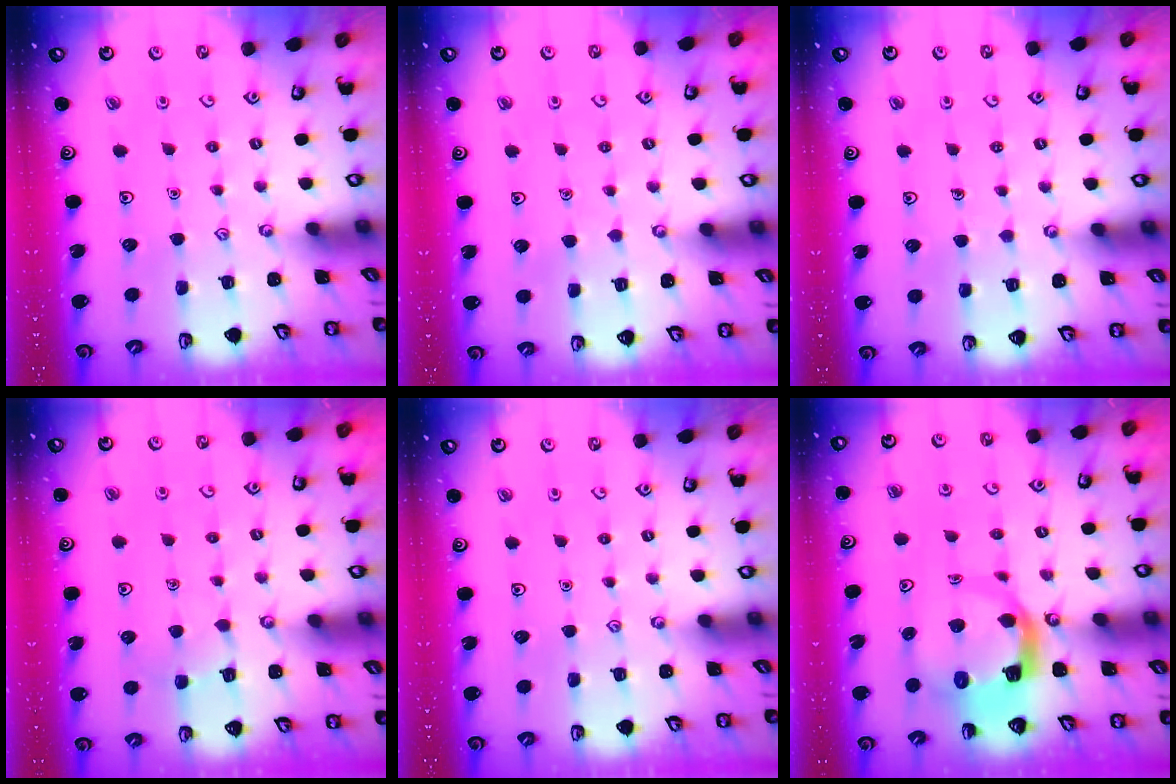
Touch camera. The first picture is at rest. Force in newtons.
{"total": 2.4, "press": 2.4, "slide": 0.2}
{"total": 3.8, "press": 3.8, "slide": 0.3}
{"total": 4.9, "press": 4.8, "slide": 0.4}
{"total": 0.0}
{"total": 7.8, "press": 7.7, "slide": 1.1}